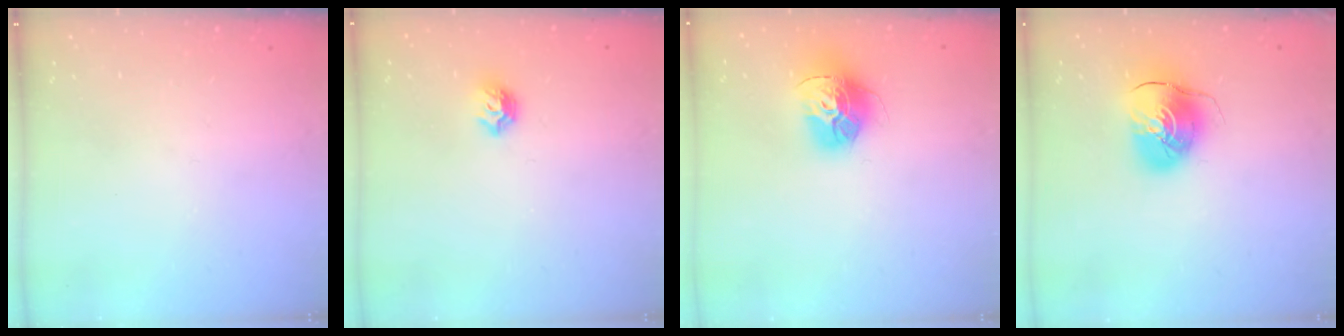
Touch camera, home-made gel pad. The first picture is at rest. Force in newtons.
{"total": 6.5, "press": 6.5, "slide": 0.9}
{"total": 14.8, "press": 14.8, "slide": 1.6}
{"total": 9.7, "press": 9.6, "slide": 1.4}